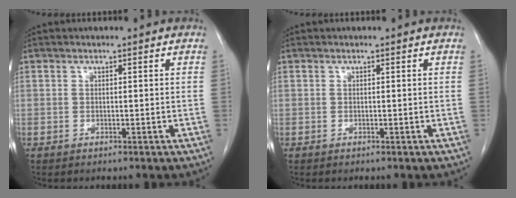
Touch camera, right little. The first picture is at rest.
{"total": 0.0}